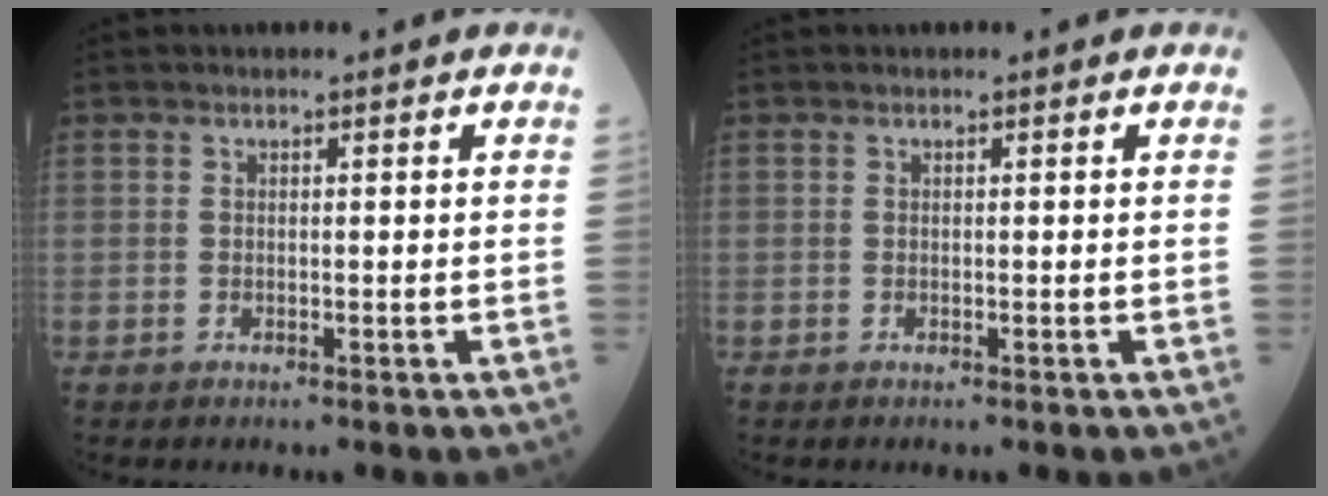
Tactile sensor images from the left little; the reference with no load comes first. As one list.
[{"total": 0.0}]